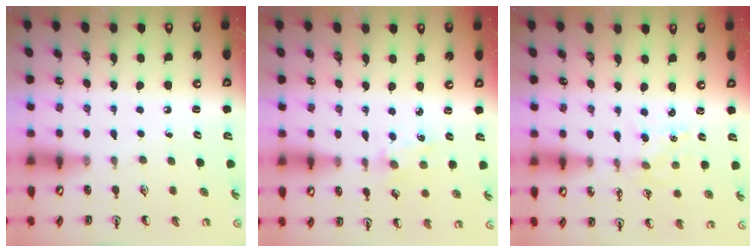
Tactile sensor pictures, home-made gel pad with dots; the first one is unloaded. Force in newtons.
{"total": 2.3, "press": 2.3, "slide": 0.4}
{"total": 1.6, "press": 1.5, "slide": 0.2}